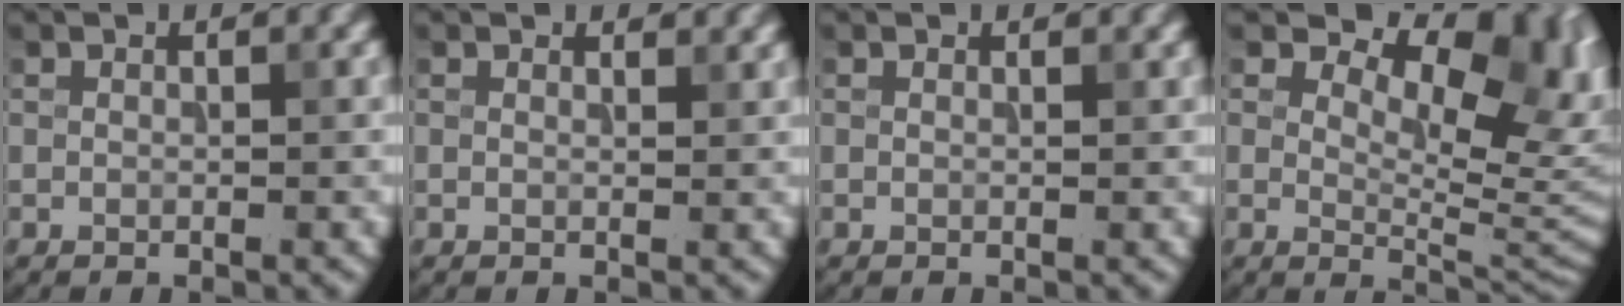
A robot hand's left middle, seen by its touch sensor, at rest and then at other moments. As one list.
[{"total": 1.1, "force": [0.9, 0.4, 0.4], "torque": [-0.005, -0.001, 0.012]}, {"total": 0.0}, {"total": 11.2, "force": [4.7, 5.9, 8.3], "torque": [-0.098, 0.013, 0.061]}]